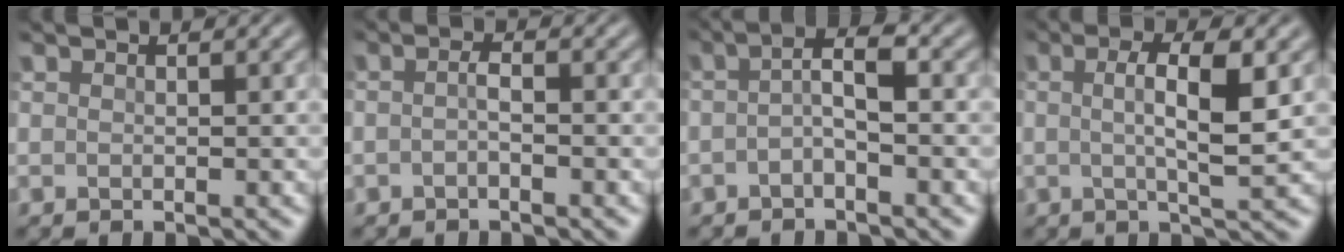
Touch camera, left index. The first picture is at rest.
{"total": 1.2, "force": [-0.7, 0.2, 0.9], "torque": [-0.021, 0.001, -0.016]}
{"total": 2.7, "force": [-0.7, 0.6, 2.5], "torque": [-0.049, 0.010, -0.021]}
{"total": 5.1, "force": [0.3, 1.1, 4.9], "torque": [-0.081, 0.002, 0.003]}